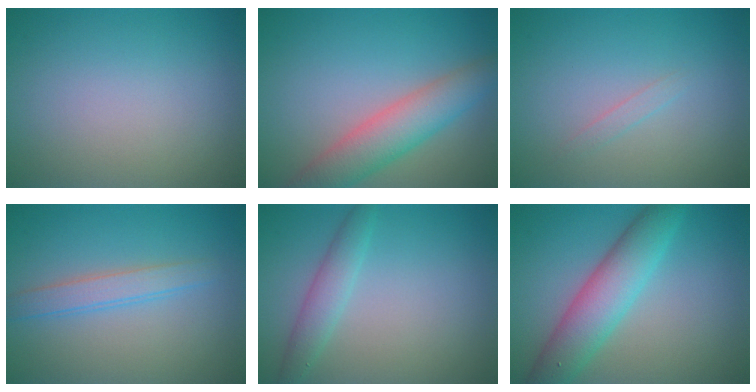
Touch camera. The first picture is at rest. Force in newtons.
{"total": 5.4, "press": 5.4, "slide": 0.4}
{"total": 0.8, "press": 0.8, "slide": 0.0}
{"total": 2.4, "press": 2.4, "slide": 0.1}
{"total": 2.3, "press": 2.3, "slide": 0.0}
{"total": 5.9, "press": 5.9, "slide": 0.2}